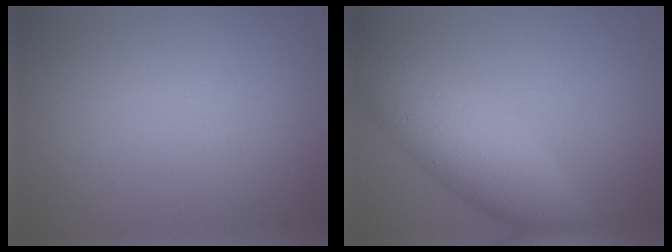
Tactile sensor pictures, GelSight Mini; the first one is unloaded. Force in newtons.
{"total": 7.0, "press": 7.0, "slide": 0.0}